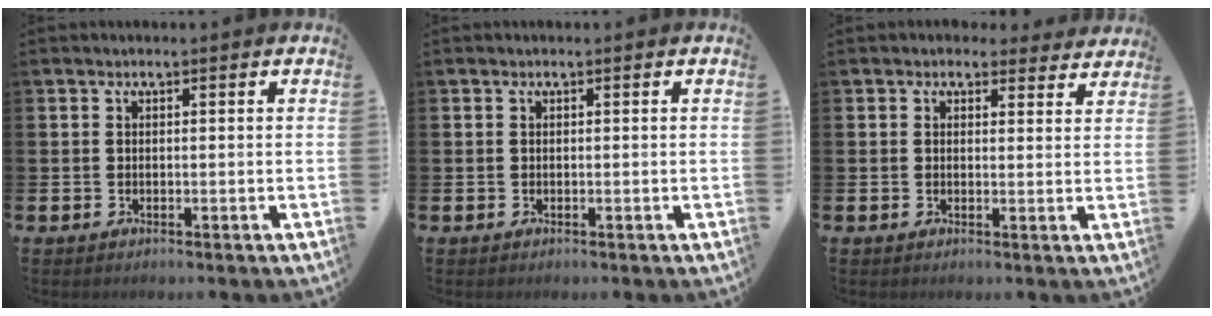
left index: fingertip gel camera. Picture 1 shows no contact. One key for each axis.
{"total": 0.0}
{"total": 2.4, "fx": 2.0, "fy": 1.2, "fz": -0.2, "tx": 0.018, "ty": -0.014, "tz": 0.032}